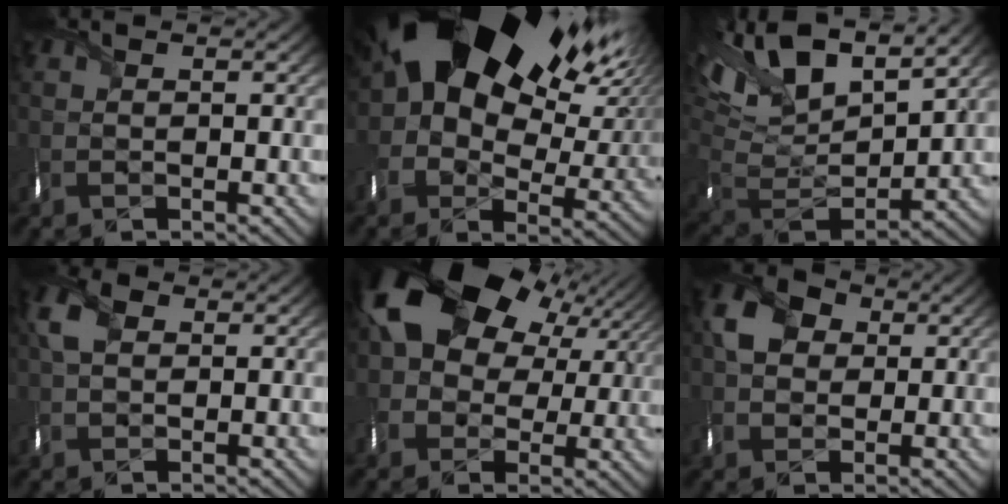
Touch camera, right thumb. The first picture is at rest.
{"total": 21.0, "force": [8.3, 12.7, 14.6], "torque": [-0.240, 0.004, 0.154]}
{"total": 16.5, "force": [9.5, 6.9, 11.6], "torque": [-0.265, 0.030, 0.158]}
{"total": 4.4, "force": [1.4, 2.9, 3.0], "torque": [-0.078, 0.012, 0.020]}
{"total": 17.1, "force": [5.3, 12.1, 10.8], "torque": [-0.192, 0.010, 0.099]}
{"total": 5.7, "force": [1.5, 4.7, 3.0], "torque": [-0.066, 0.013, 0.019]}